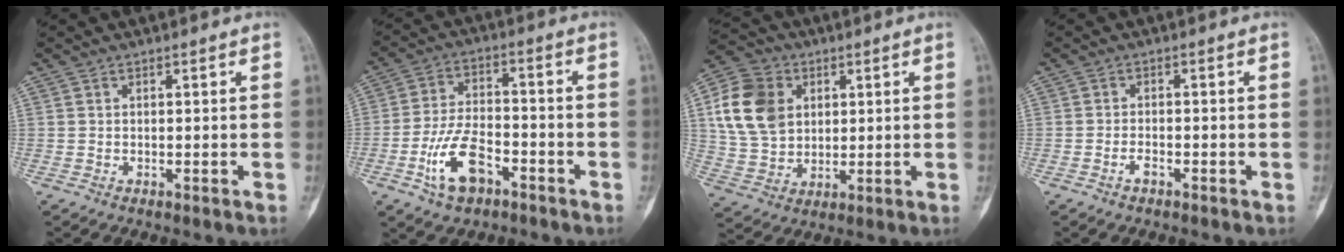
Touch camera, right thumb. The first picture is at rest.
{"total": 10.6, "force": [-5.1, 5.7, 7.4], "torque": [-0.139, 0.030, -0.093]}
{"total": 14.1, "force": [3.5, 11.1, 7.9], "torque": [-0.127, 0.001, 0.065]}
{"total": 1.3, "force": [-1.0, 0.6, 0.6], "torque": [-0.015, 0.008, -0.022]}